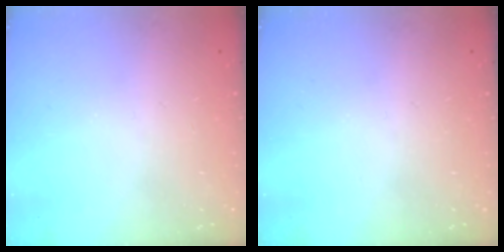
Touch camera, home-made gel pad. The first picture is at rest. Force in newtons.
{"total": 0.0}